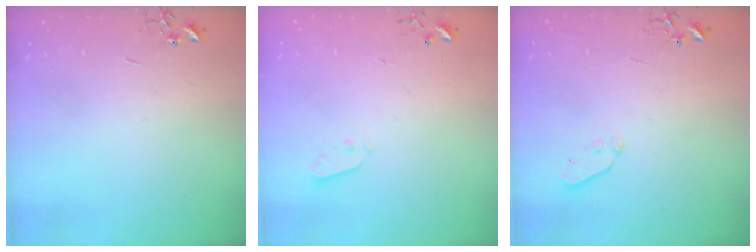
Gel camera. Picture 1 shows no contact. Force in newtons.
{"total": 3.0, "press": 3.0, "slide": 0.3}
{"total": 4.0, "press": 4.0, "slide": 0.5}